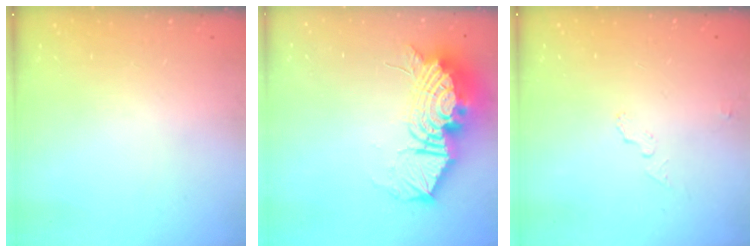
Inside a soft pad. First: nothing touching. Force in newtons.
{"total": 21.9, "press": 21.8, "slide": 2.1}
{"total": 4.1, "press": 3.7, "slide": 1.7}